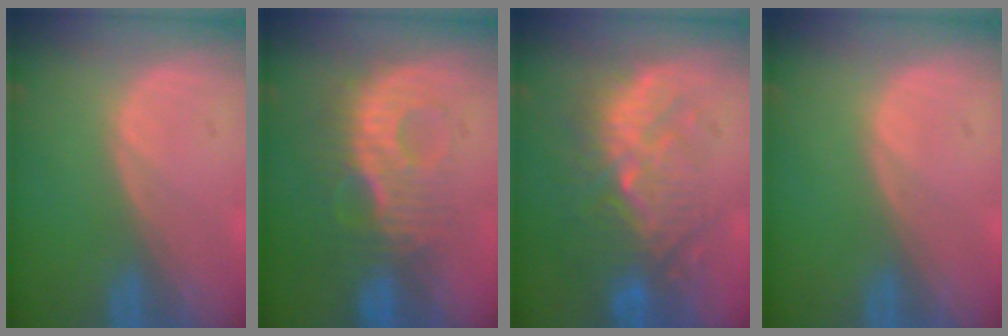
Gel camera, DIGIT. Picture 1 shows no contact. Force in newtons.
{"total": 9.2, "press": 8.5, "slide": 3.5}
{"total": 10.1, "press": 9.4, "slide": 3.7}
{"total": 0.0}